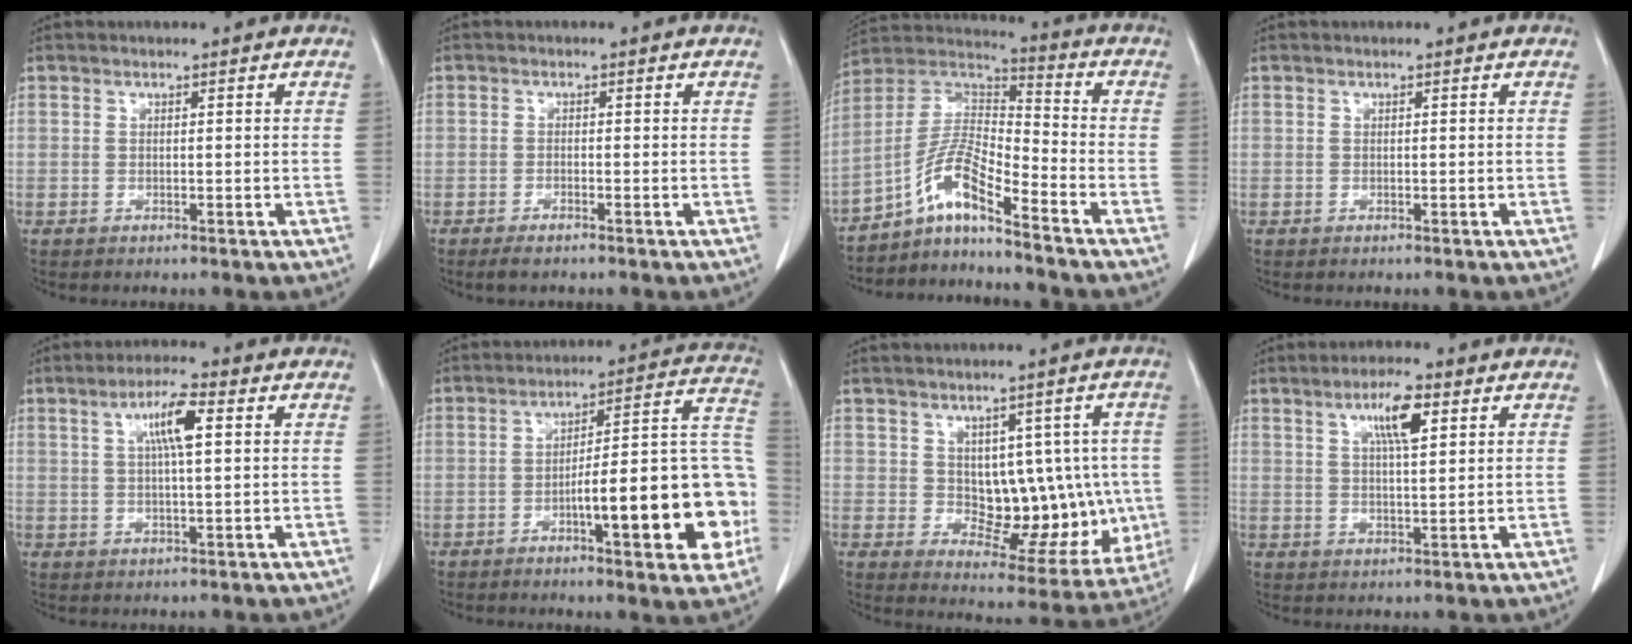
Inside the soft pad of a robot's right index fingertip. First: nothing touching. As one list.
[{"total": 2.1, "force": [-1.6, 0.4, 1.3], "torque": [-0.026, -0.004, -0.027]}, {"total": 9.5, "force": [-6.6, 0.7, 6.8], "torque": [-0.145, 0.018, -0.126]}, {"total": 0.0}, {"total": 6.2, "force": [1.9, 0.7, 5.8], "torque": [-0.106, 0.007, 0.032]}, {"total": 18.5, "force": [-5.5, 3.3, 17.4], "torque": [-0.188, 0.034, -0.071]}, {"total": 12.5, "force": [0.4, 7.0, 10.4], "torque": [-0.110, 0.011, 0.029]}, {"total": 6.1, "force": [2.8, 1.0, 5.3], "torque": [-0.095, 0.003, 0.046]}]